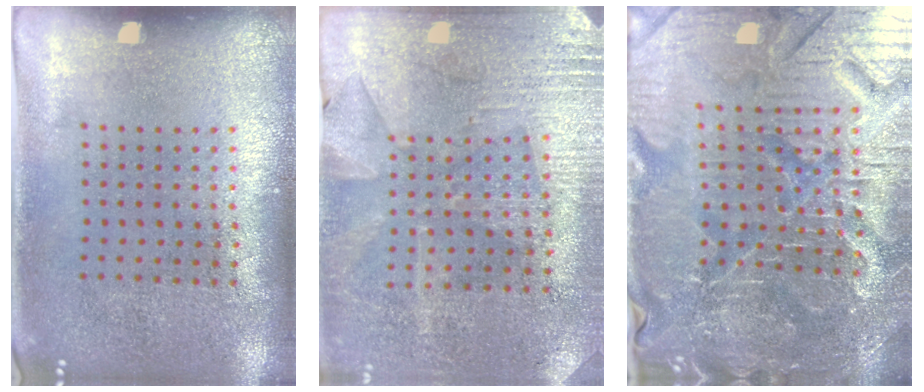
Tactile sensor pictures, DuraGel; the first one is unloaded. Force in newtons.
{"total": 2.8, "press": 2.7, "slide": 0.7}
{"total": 5.6, "press": 5.3, "slide": 1.7}